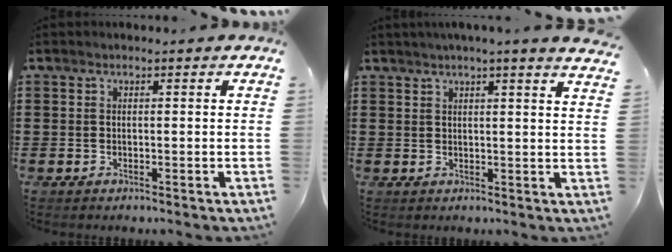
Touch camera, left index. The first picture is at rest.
{"total": 2.9, "force": [2.5, -0.7, 1.3], "torque": [-0.030, -0.007, 0.044]}